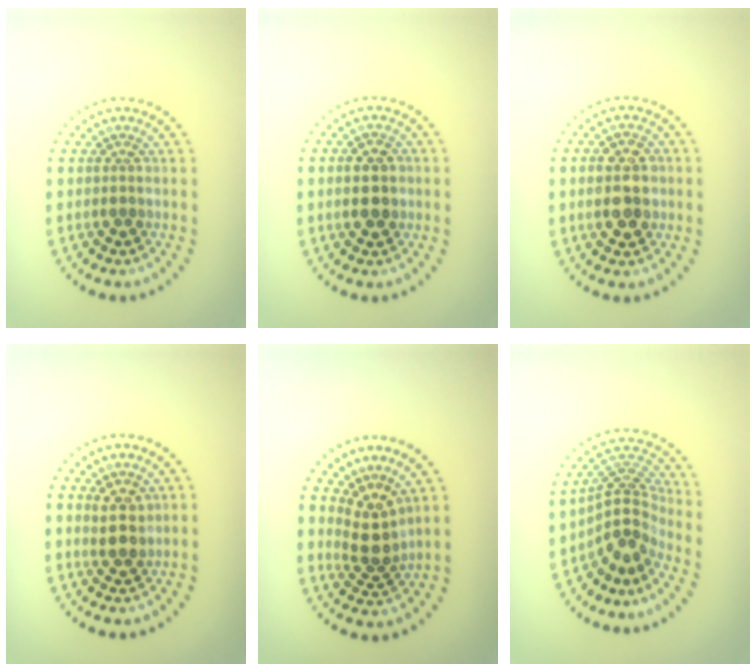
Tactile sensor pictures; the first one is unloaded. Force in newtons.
{"total": 3.9, "press": 3.9, "slide": 0.2}
{"total": 4.3, "press": 4.3, "slide": 0.4}
{"total": 2.5, "press": 2.2, "slide": 1.1}
{"total": 3.2, "press": 2.4, "slide": 2.1}
{"total": 3.9, "press": 2.8, "slide": 2.7}